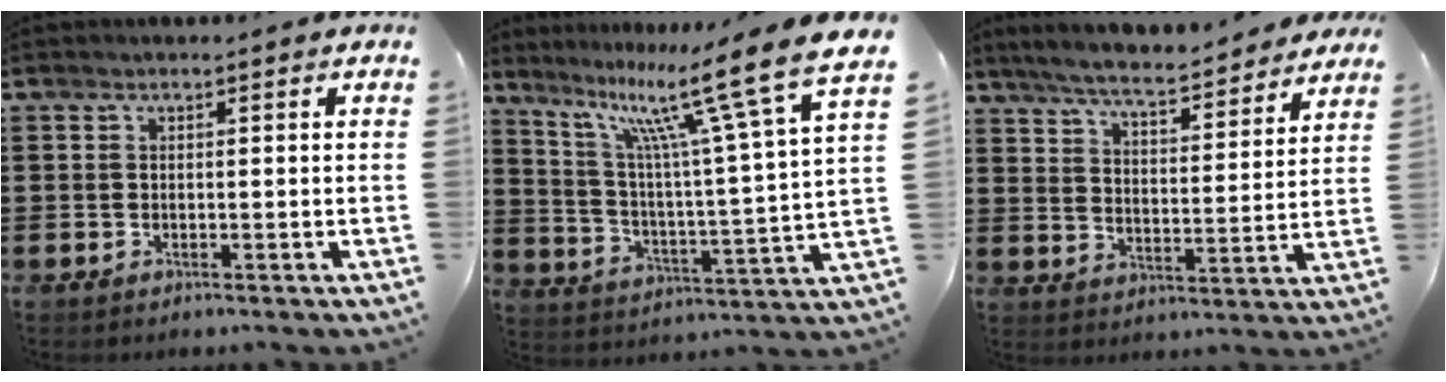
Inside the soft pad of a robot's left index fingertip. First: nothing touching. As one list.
[{"total": 14.0, "force": [10.0, 0.8, 9.7], "torque": [-0.188, -0.070, 0.154]}, {"total": 6.2, "force": [5.8, 0.1, 2.2], "torque": [-0.069, -0.039, 0.097]}]